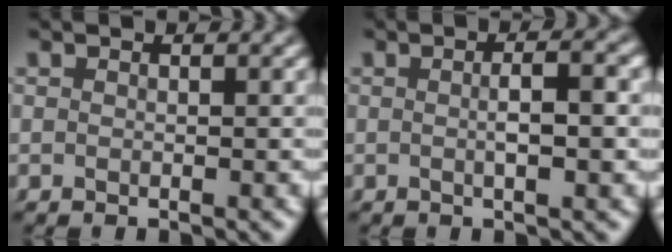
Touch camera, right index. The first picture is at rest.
{"total": 2.5, "force": [-0.2, 0.5, 2.4], "torque": [-0.033, 0.002, -0.005]}